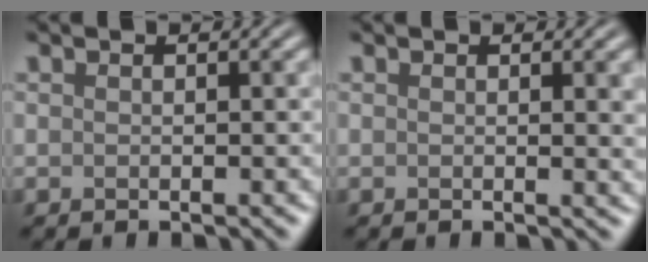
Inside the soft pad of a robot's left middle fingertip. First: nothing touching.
{"total": 1.9, "force": [0.4, 0.6, 1.8], "torque": [-0.013, 0.001, 0.002]}